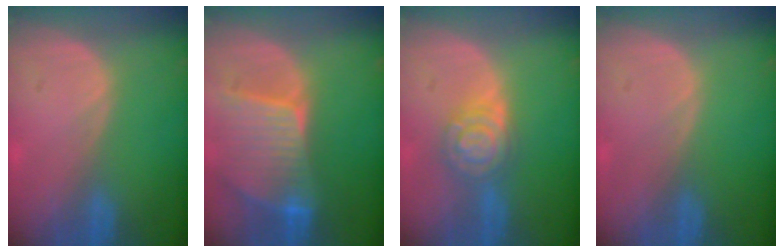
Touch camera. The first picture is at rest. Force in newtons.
{"total": 9.3, "press": 8.2, "slide": 4.4}
{"total": 6.2, "press": 6.2, "slide": 0.4}
{"total": 0.0}